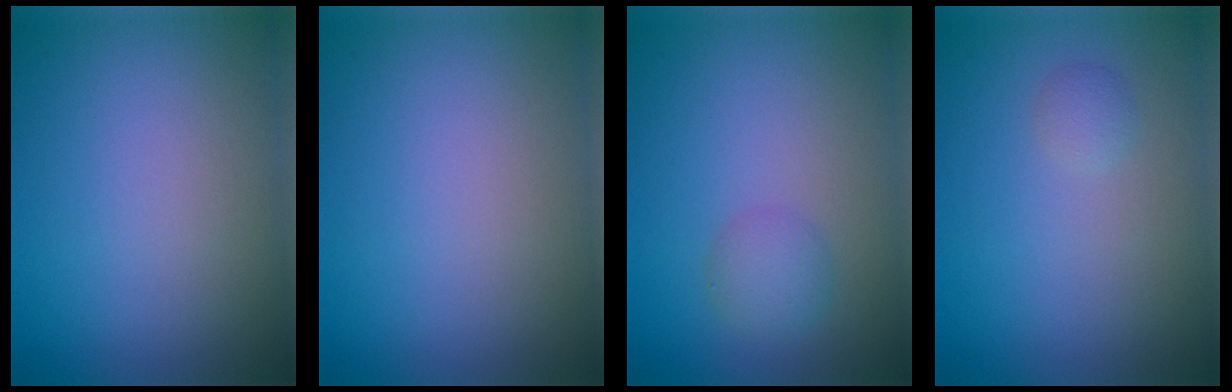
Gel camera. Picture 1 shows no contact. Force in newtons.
{"total": 0.0}
{"total": 2.0, "press": 2.0, "slide": 0.0}
{"total": 0.9, "press": 0.9, "slide": 0.0}